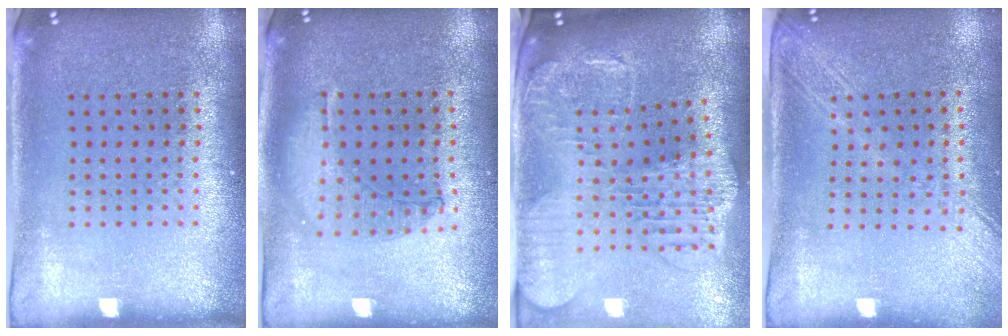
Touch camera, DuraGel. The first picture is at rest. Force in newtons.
{"total": 1.0, "press": 1.0, "slide": 0.1}
{"total": 2.8, "press": 2.4, "slide": 1.4}
{"total": 2.0, "press": 1.7, "slide": 1.1}